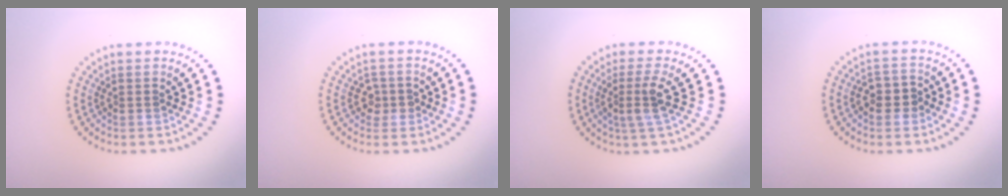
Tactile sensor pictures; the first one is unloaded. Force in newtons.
{"total": 1.5, "press": 1.4, "slide": 0.7}
{"total": 2.8, "press": 2.0, "slide": 1.9}
{"total": 2.3, "press": 2.1, "slide": 0.8}